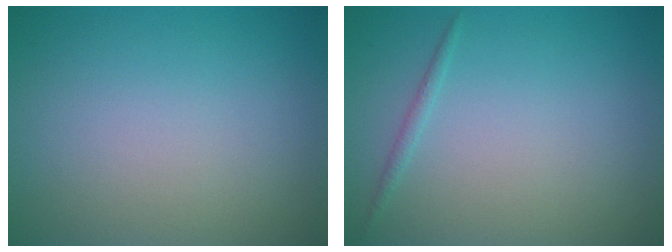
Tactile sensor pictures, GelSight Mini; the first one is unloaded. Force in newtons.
{"total": 0.7, "press": 0.7, "slide": 0.0}